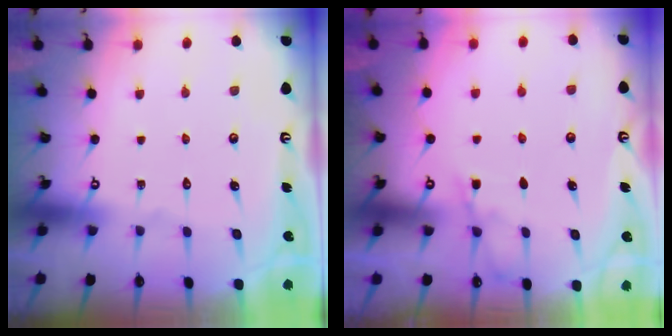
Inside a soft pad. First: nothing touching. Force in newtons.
{"total": 3.7, "press": 3.7, "slide": 0.5}